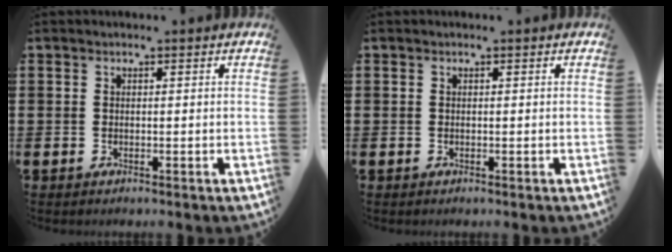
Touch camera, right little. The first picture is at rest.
{"total": 0.0}